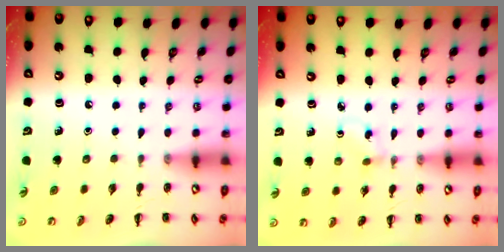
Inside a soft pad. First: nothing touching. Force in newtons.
{"total": 1.5, "press": 1.3, "slide": 0.8}